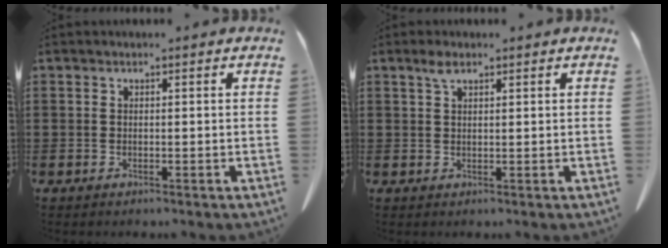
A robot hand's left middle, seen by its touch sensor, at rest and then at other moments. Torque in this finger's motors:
{"motor_torque": [0.85, 0.61, 0.05, 0.05]}